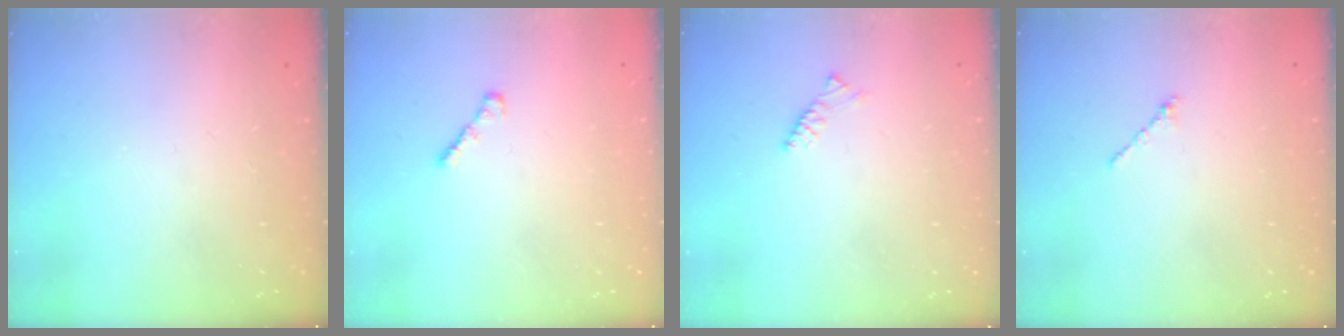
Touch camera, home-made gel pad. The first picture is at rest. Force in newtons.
{"total": 1.3, "press": 1.3, "slide": 0.4}
{"total": 2.4, "press": 2.3, "slide": 0.6}
{"total": 1.0, "press": 0.9, "slide": 0.4}